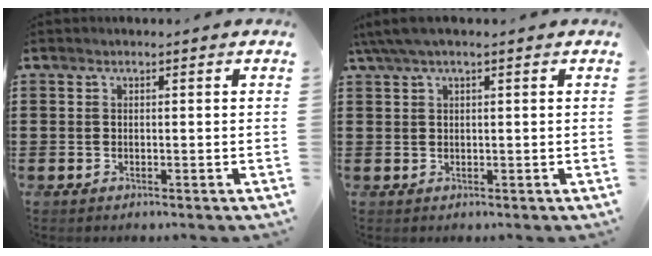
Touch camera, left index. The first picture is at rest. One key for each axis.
{"total": 2.4, "fx": 1.1, "fy": 0.2, "fz": 2.1, "tx": -0.048, "ty": -0.001, "tz": 0.017}